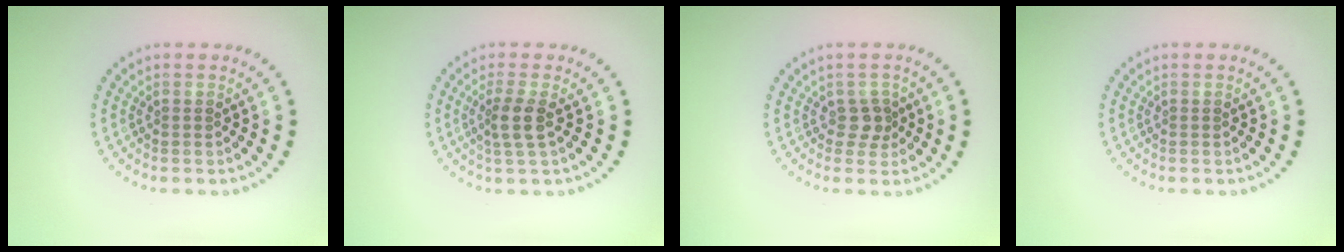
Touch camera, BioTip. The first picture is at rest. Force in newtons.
{"total": 2.3, "press": 1.8, "slide": 1.4}
{"total": 1.7, "press": 1.4, "slide": 1.0}
{"total": 0.0}